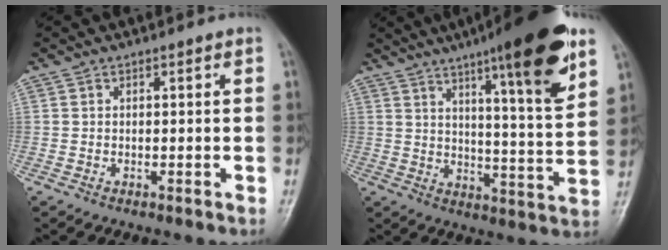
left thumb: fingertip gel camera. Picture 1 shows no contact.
{"total": 19.5, "force": [11.2, 3.0, 15.6], "torque": [-0.200, -0.054, 0.163]}